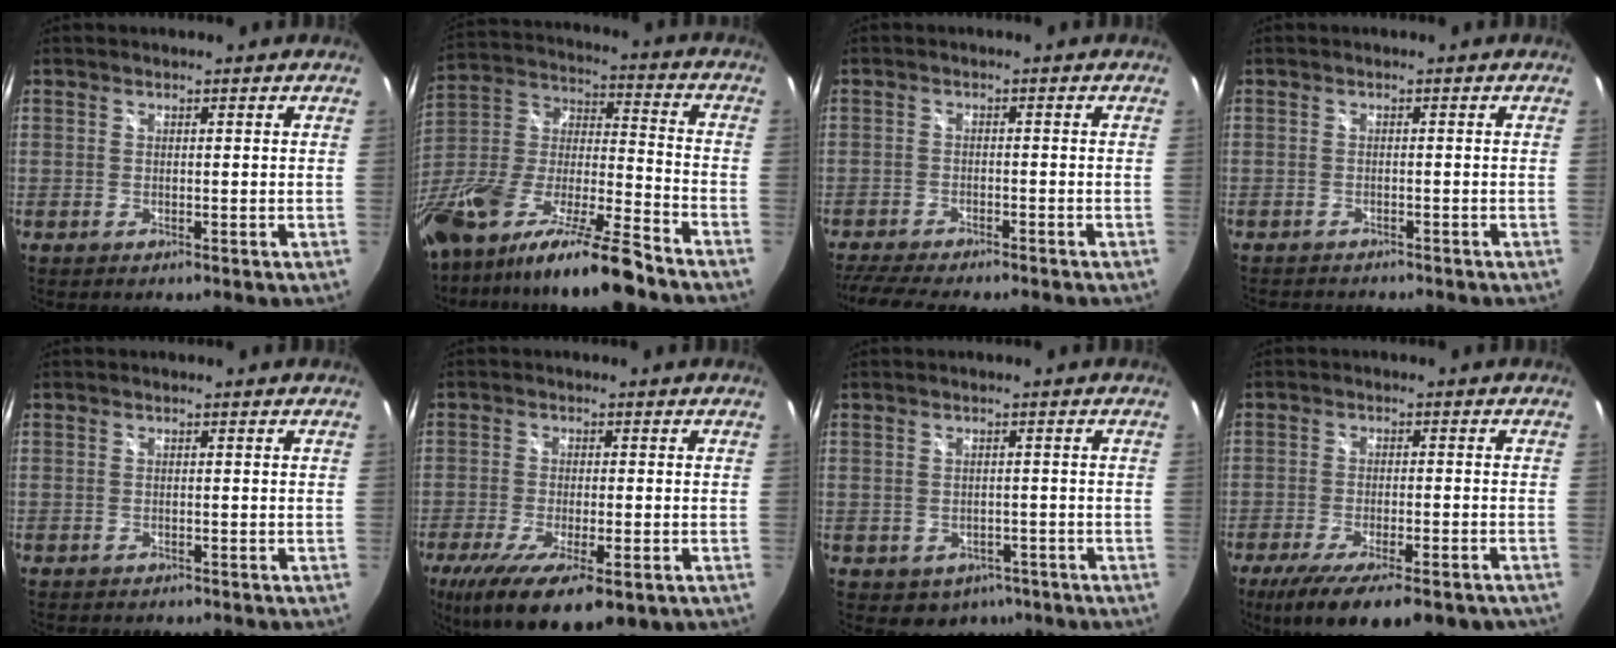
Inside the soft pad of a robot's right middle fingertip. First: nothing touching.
{"total": 22.0, "force": [-16.1, 3.0, 14.7], "torque": [-0.275, -0.030, -0.294]}
{"total": 9.5, "force": [-8.5, 1.3, 4.2], "torque": [-0.104, -0.025, -0.137]}
{"total": 3.9, "force": [-3.6, 1.0, 1.1], "torque": [-0.026, -0.013, -0.052]}
{"total": 2.1, "force": [-1.9, 0.7, 0.6], "torque": [-0.013, -0.012, -0.026]}
{"total": 16.7, "force": [-9.6, 5.9, 12.4], "torque": [-0.245, -0.062, -0.147]}
{"total": 5.4, "force": [-3.1, 4.1, 1.8], "torque": [-0.037, -0.001, -0.029]}
{"total": 17.2, "force": [-12.5, 5.1, 10.6], "torque": [-0.199, -0.054, -0.182]}